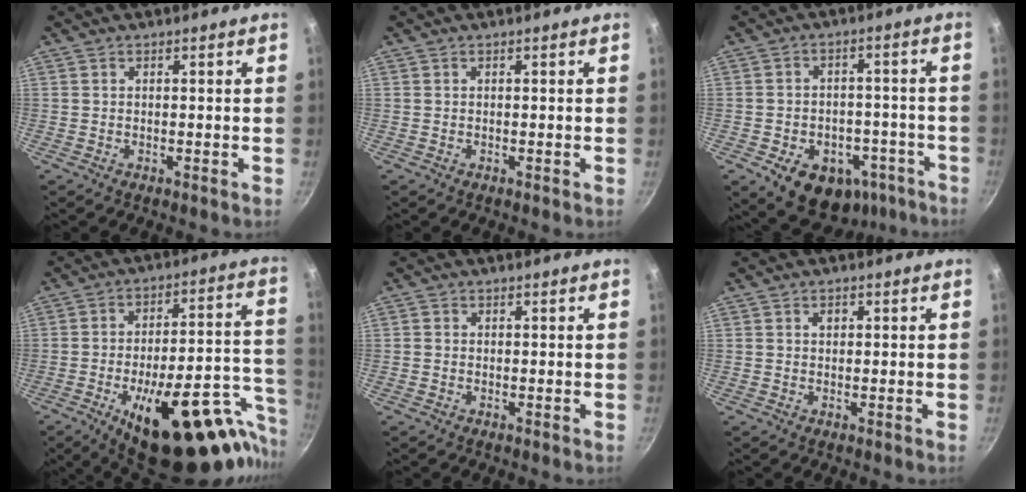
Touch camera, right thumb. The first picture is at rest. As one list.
[{"total": 0.0}, {"total": 16.0, "force": [-7.8, 11.1, 8.4], "torque": [-0.083, 0.041, -0.090]}, {"total": 30.5, "force": [-15.9, 11.7, 23.2], "torque": [-0.254, 0.073, -0.222]}, {"total": 0.8, "force": [-0.2, 0.7, 0.2], "torque": [-0.003, 0.002, -0.006]}, {"total": 1.2, "force": [0.3, 1.0, 0.7], "torque": [-0.005, 0.001, 0.003]}]